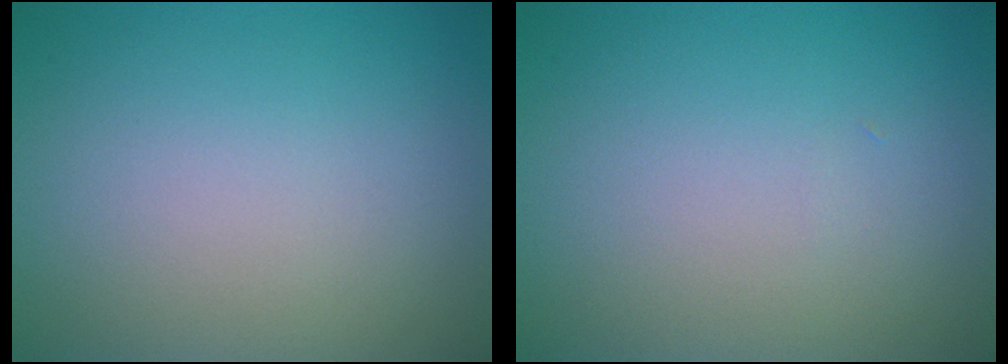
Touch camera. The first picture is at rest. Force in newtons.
{"total": 0.0}